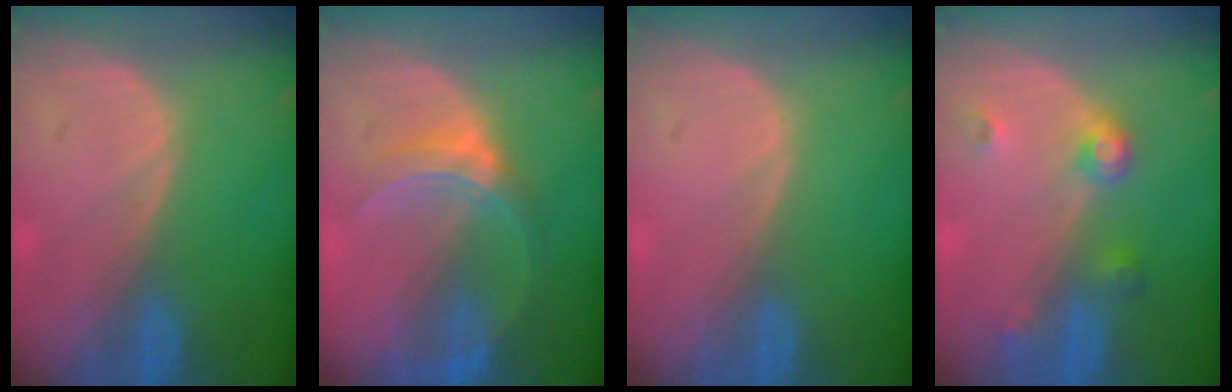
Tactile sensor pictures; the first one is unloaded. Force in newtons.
{"total": 5.9, "press": 5.8, "slide": 1.2}
{"total": 0.0}
{"total": 3.8, "press": 3.5, "slide": 1.5}